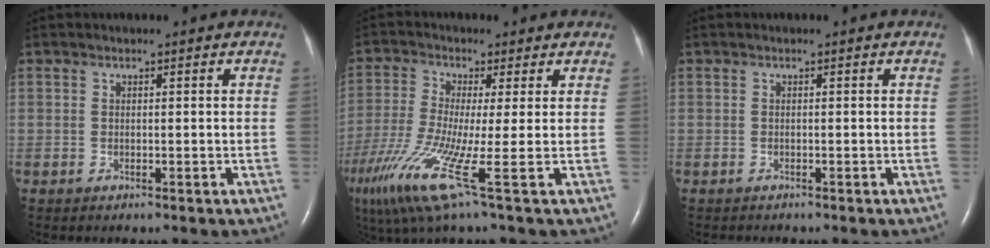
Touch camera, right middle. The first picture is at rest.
{"total": 12.2, "force": [-5.2, -0.3, 11.1], "torque": [-0.235, -0.038, -0.102]}
{"total": 0.0}